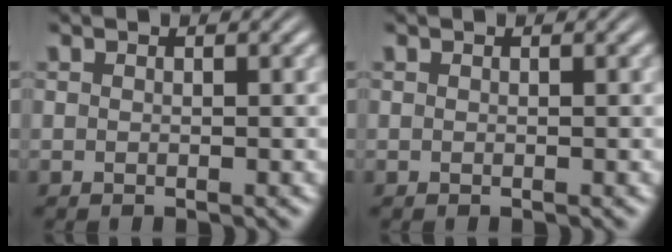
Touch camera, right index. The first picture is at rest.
{"total": 0.0}